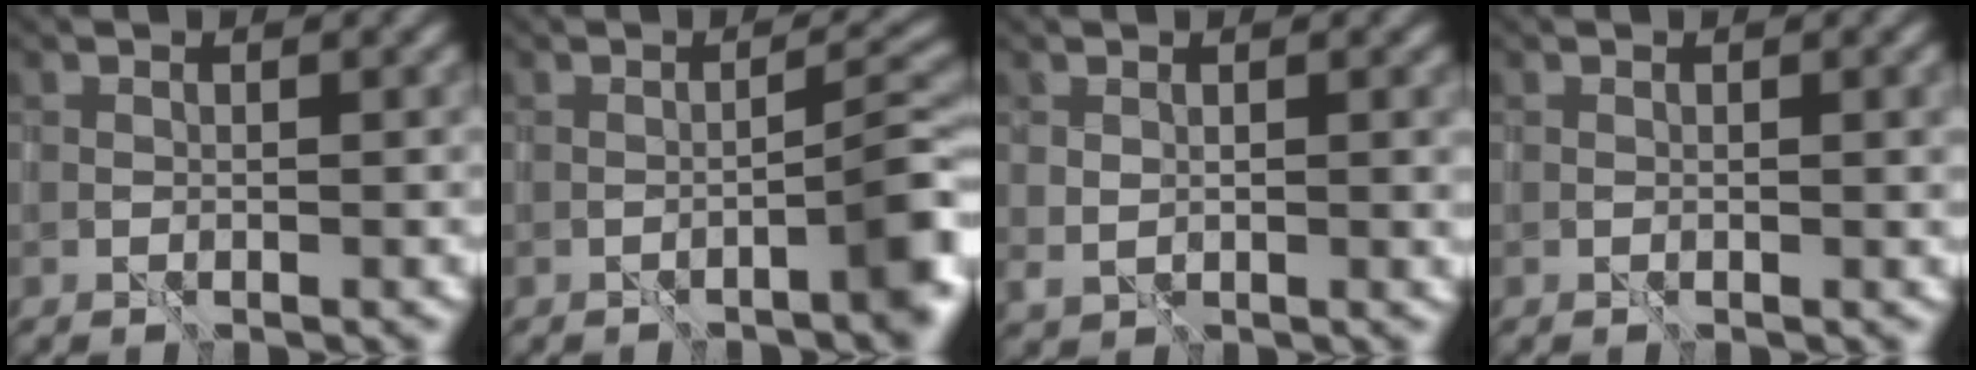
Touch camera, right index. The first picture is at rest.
{"total": 3.8, "force": [-1.7, 0.4, 3.4], "torque": [-0.042, 0.014, -0.027]}
{"total": 1.4, "force": [0.8, 0.8, 0.8], "torque": [-0.019, -0.005, 0.020]}
{"total": 1.5, "force": [0.4, 0.4, 1.3], "torque": [-0.019, -0.004, 0.011]}